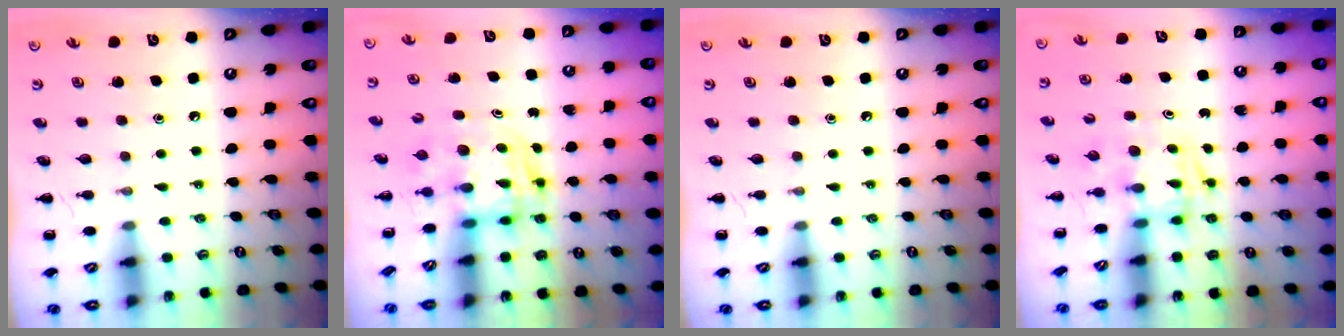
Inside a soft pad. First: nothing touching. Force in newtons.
{"total": 2.7, "press": 2.7, "slide": 0.5}
{"total": 0.0}
{"total": 2.9, "press": 2.9, "slide": 0.1}